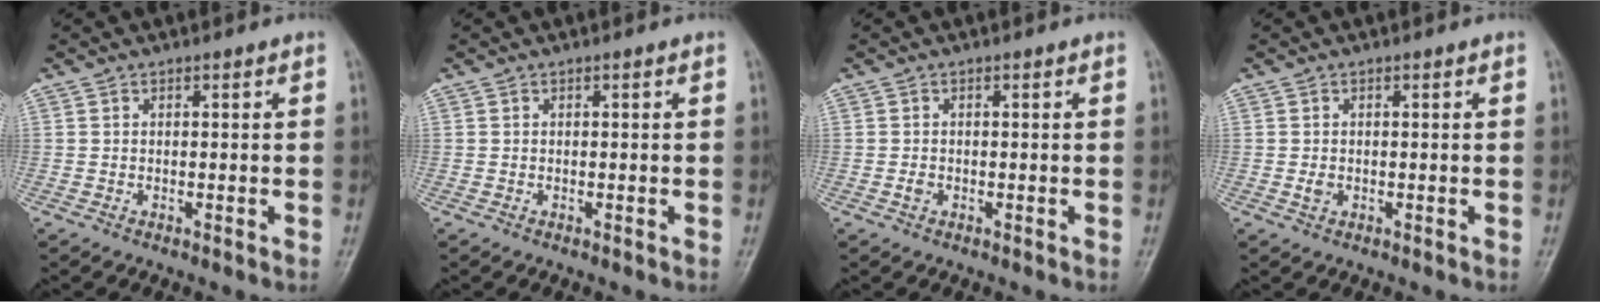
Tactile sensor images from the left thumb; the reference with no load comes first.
{"total": 0.0}
{"total": 1.0, "force": [-0.3, 0.8, 0.5], "torque": [-0.007, 0.001, -0.007]}
{"total": 1.2, "force": [-0.1, 1.0, 0.7], "torque": [-0.011, -0.001, -0.001]}